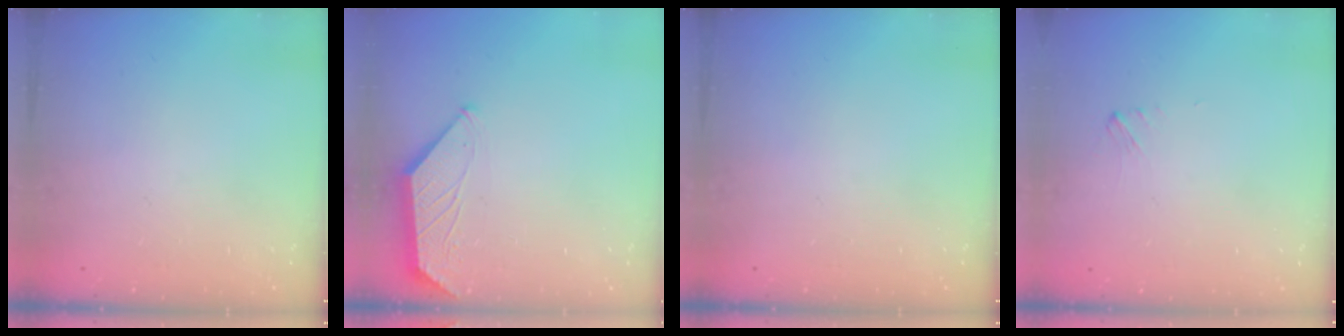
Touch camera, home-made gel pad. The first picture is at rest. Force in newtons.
{"total": 1.1, "press": 1.1, "slide": 0.3}
{"total": 0.0}
{"total": 1.5, "press": 1.5, "slide": 0.2}